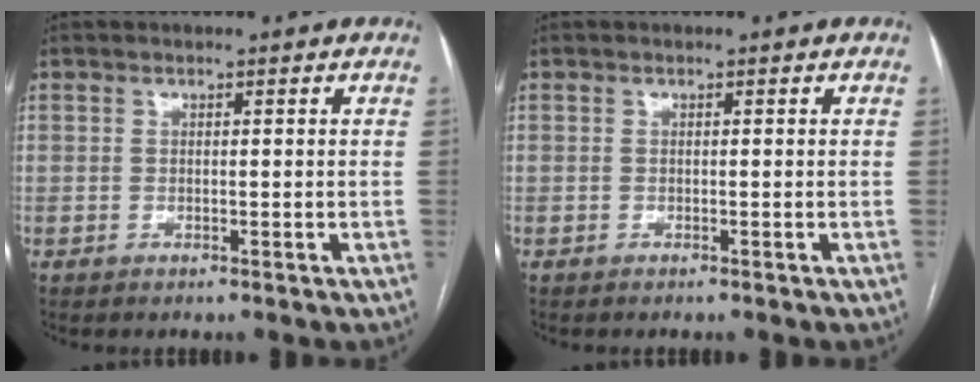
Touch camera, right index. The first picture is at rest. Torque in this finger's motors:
{"motor_torque": [0.20, 0.07, -0.03, 0.00]}